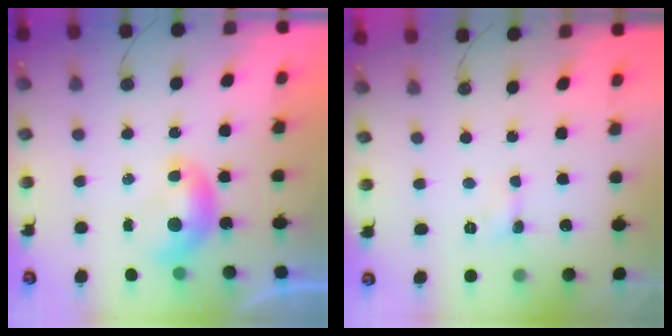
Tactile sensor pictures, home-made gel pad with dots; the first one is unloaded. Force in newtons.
{"total": 1.0, "press": 1.0, "slide": 0.1}